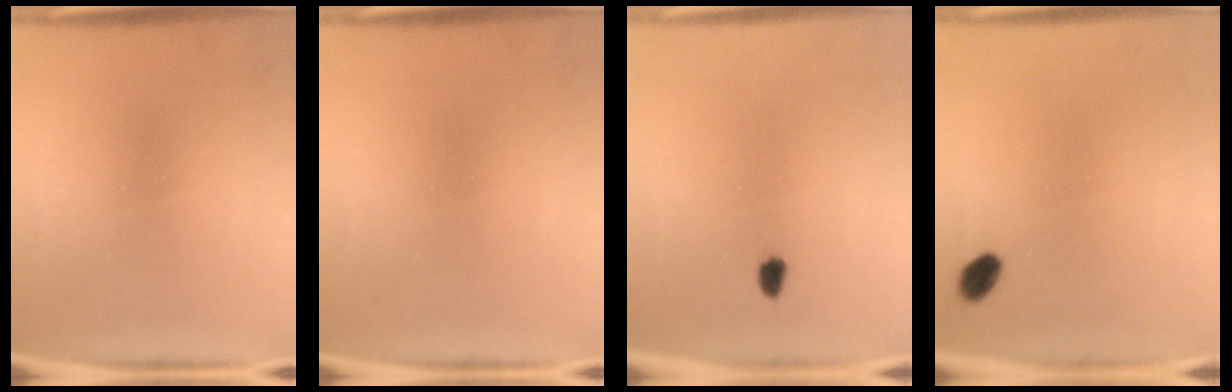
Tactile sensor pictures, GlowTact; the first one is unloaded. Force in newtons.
{"total": 0.0}
{"total": 1.4}
{"total": 2.8}